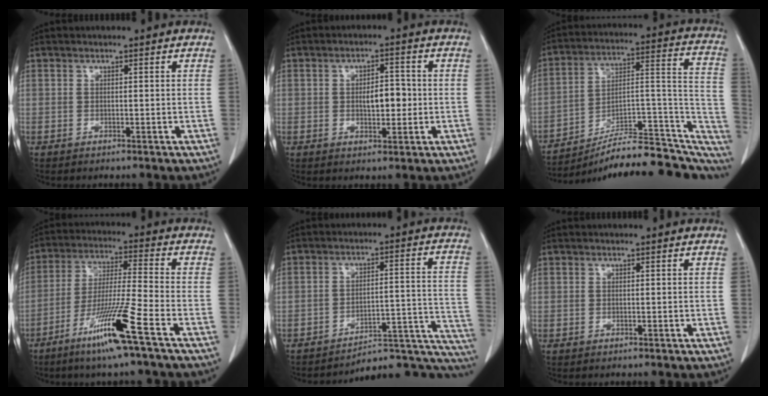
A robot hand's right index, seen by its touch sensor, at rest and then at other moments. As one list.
[{"total": 4.7, "force": [-0.2, 2.0, 4.2], "torque": [-0.067, 0.005, 0.000]}, {"total": 23.4, "force": [-19.4, 7.4, 10.8], "torque": [-0.088, 0.073, -0.269]}, {"total": 12.4, "force": [-6.9, -1.5, 10.2], "torque": [-0.196, -0.032, -0.134]}, {"total": 14.3, "force": [-13.2, 4.3, 3.6], "torque": [0.012, 0.082, -0.160]}, {"total": 0.0}]